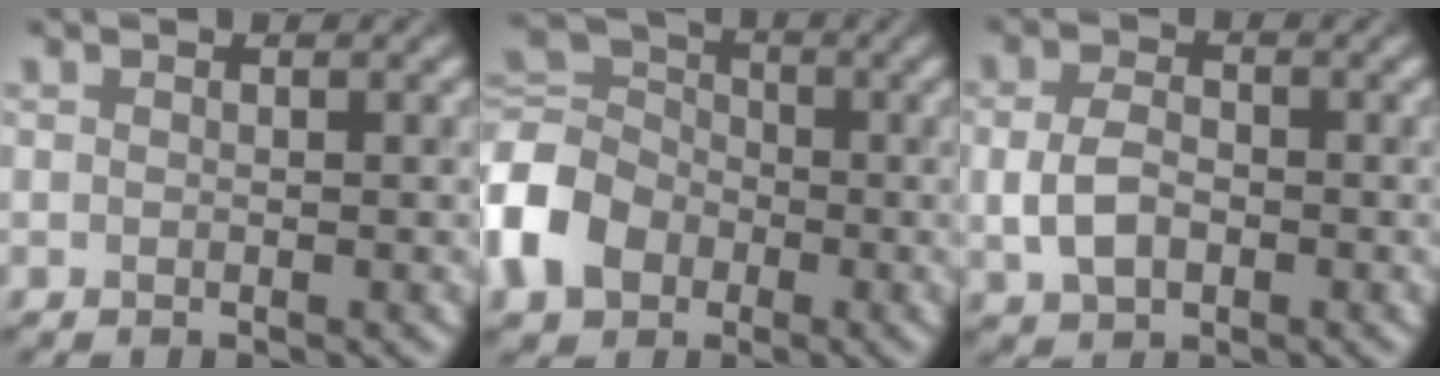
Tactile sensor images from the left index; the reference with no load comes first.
{"total": 7.4, "force": [-2.5, 5.9, 3.8], "torque": [-0.091, 0.015, -0.076]}
{"total": 3.5, "force": [-0.4, 2.4, 2.4], "torque": [-0.054, -0.003, -0.010]}